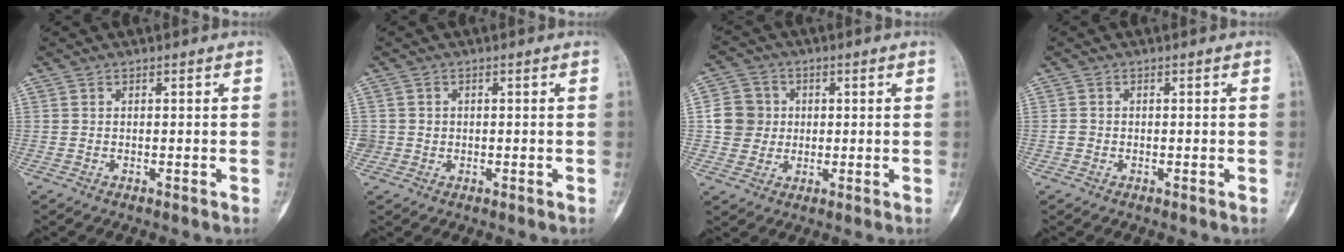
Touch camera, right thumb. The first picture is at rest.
{"total": 1.9, "force": [0.1, 1.9, 0.1], "torque": [0.011, 0.006, 0.001]}
{"total": 7.5, "force": [0.5, 7.2, 1.9], "torque": [-0.006, 0.008, 0.005]}
{"total": 1.1, "force": [-0.3, 1.0, 0.4], "torque": [-0.006, 0.003, -0.006]}